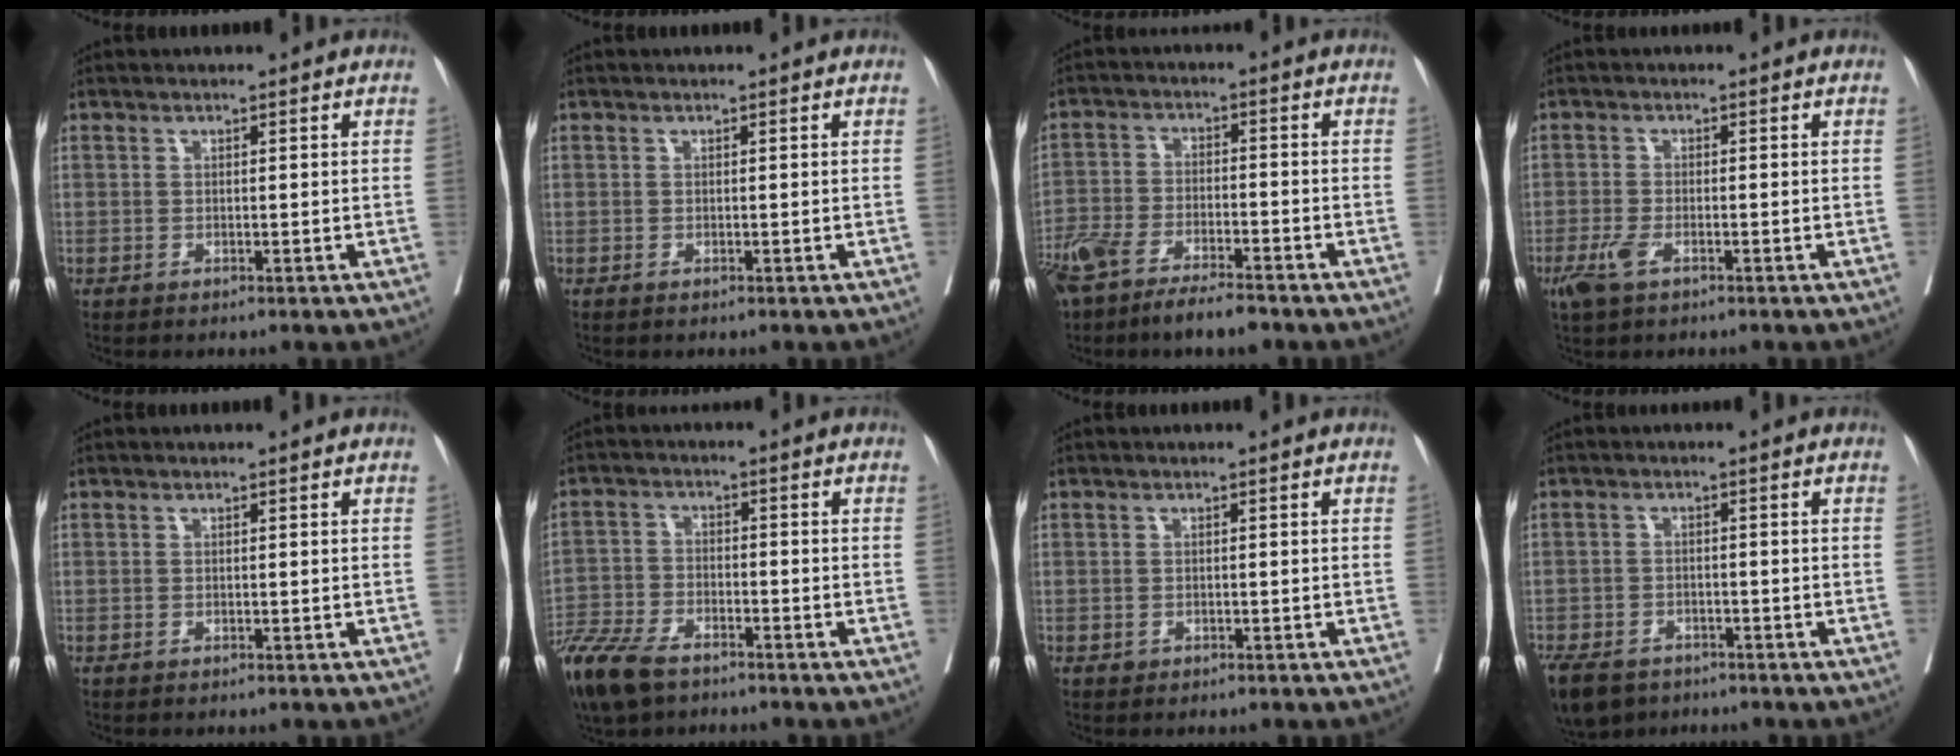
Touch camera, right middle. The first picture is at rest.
{"total": 0.0}
{"total": 10.6, "force": [-8.0, 2.9, 6.4], "torque": [-0.117, -0.008, -0.140]}
{"total": 3.4, "force": [-1.8, 1.3, 2.6], "torque": [-0.060, -0.004, -0.033]}
{"total": 0.0}
{"total": 11.5, "force": [-8.6, 4.5, 6.2], "torque": [-0.130, -0.022, -0.158]}
{"total": 0.7, "force": [-0.2, 0.6, 0.2], "torque": [-0.002, 0.002, -0.002]}
{"total": 9.2, "force": [-6.6, 5.4, 3.5], "torque": [-0.077, -0.011, -0.104]}